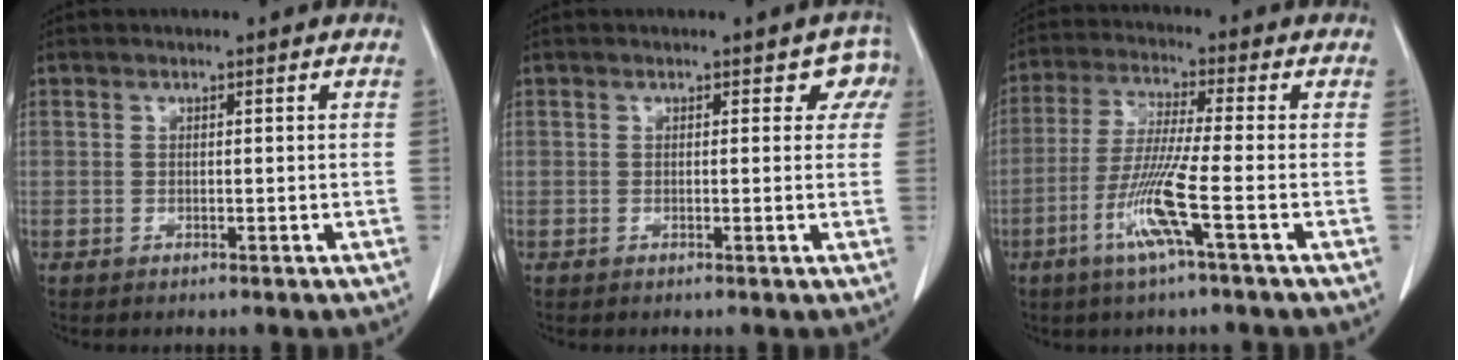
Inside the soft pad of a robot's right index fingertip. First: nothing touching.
{"total": 2.6, "force": [1.5, 1.8, 1.1], "torque": [0.012, 0.001, -0.001]}
{"total": 9.0, "force": [-3.5, -1.0, 8.2], "torque": [-0.165, -0.013, -0.074]}